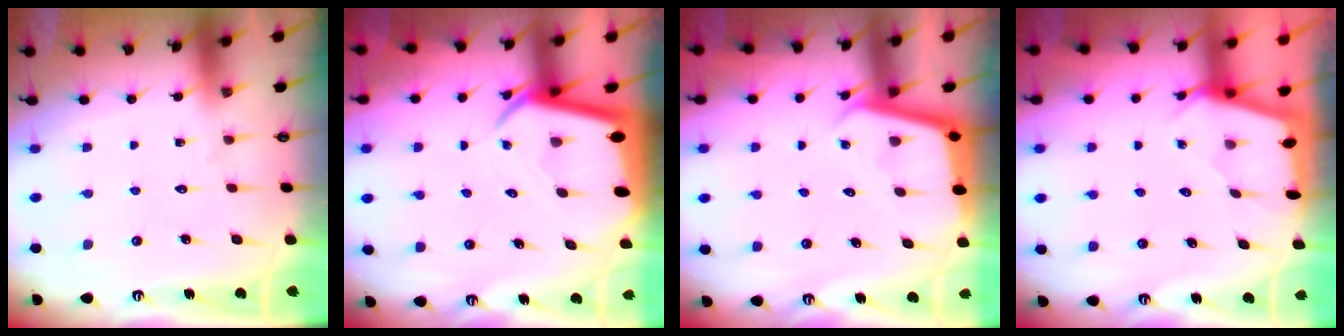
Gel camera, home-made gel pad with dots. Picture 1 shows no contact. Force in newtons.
{"total": 4.6, "press": 4.6, "slide": 0.3}
{"total": 3.3, "press": 3.3, "slide": 0.2}
{"total": 2.3, "press": 2.3, "slide": 0.3}